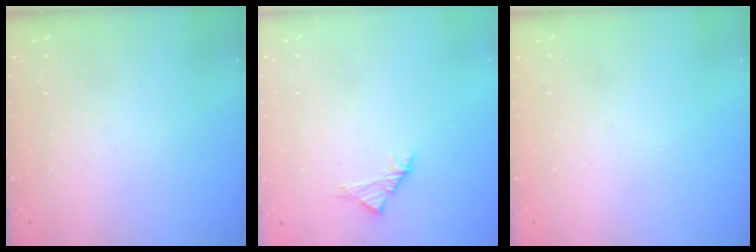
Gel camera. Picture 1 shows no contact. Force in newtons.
{"total": 2.8, "press": 2.6, "slide": 0.8}
{"total": 0.0}